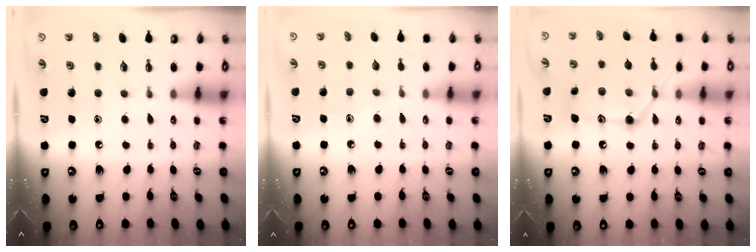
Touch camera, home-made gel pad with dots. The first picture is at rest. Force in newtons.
{"total": 5.2, "press": 5.2, "slide": 0.6}
{"total": 16.6, "press": 16.6, "slide": 1.1}